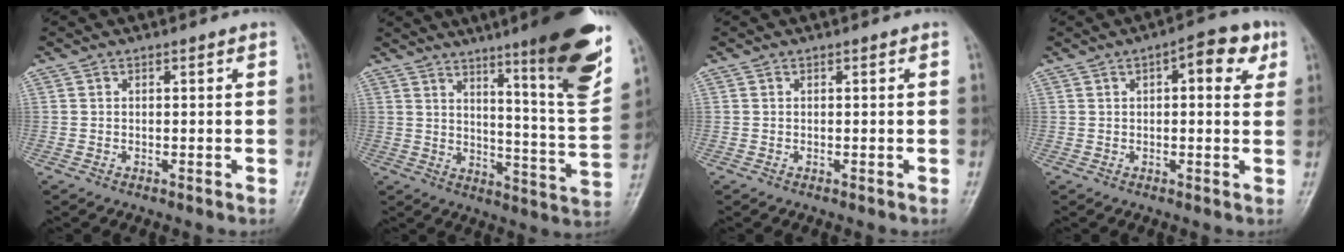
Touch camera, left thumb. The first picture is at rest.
{"total": 20.0, "force": [11.6, 2.0, 16.2], "torque": [-0.191, -0.065, 0.168]}
{"total": 0.0}
{"total": 7.6, "force": [2.8, 3.3, 6.3], "torque": [-0.060, 0.005, 0.028]}